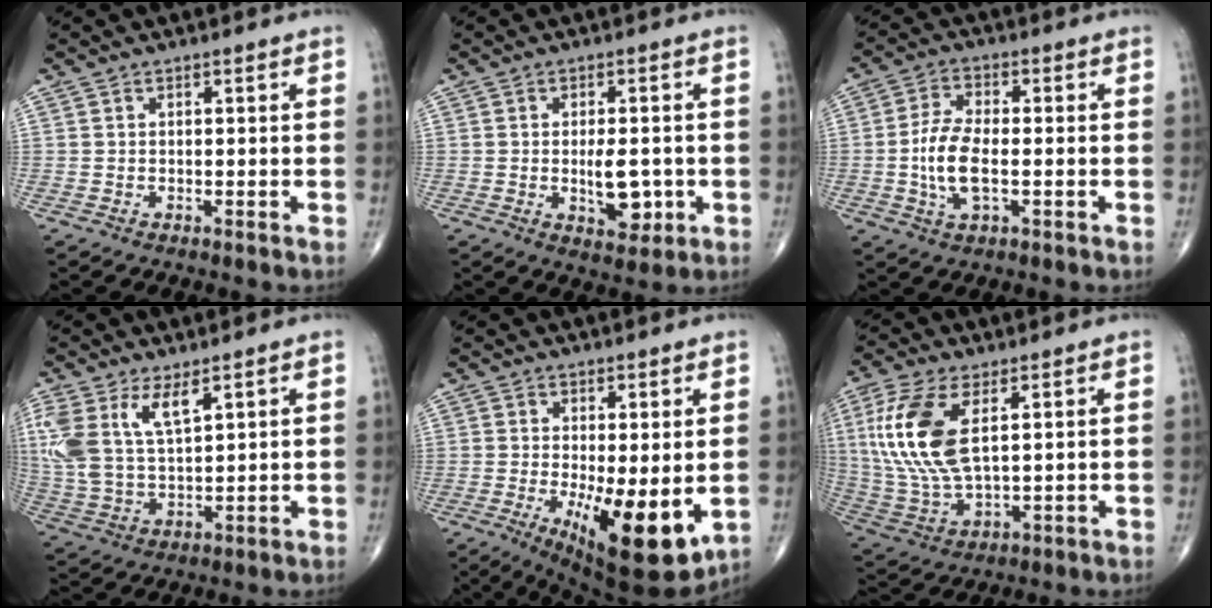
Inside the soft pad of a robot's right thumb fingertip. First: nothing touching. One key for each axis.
{"total": 7.0, "fx": -1.1, "fy": 3.3, "fz": 6.1, "tx": -0.077, "ty": -0.003, "tz": -0.008}
{"total": 8.7, "fx": -1.3, "fy": 3.8, "fz": 7.7, "tx": -0.162, "ty": 0.007, "tz": -0.028}
{"total": 11.8, "fx": 5.7, "fy": 5.1, "fz": 9.0, "tx": -0.199, "ty": -0.015, "tz": 0.124}
{"total": 13.3, "fx": -2.6, "fy": 4.6, "fz": 12.2, "tx": -0.178, "ty": -0.028, "tz": -0.022}
{"total": 15.5, "fx": 4.2, "fy": 6.8, "fz": 13.3, "tx": -0.299, "ty": -0.010, "tz": 0.089}